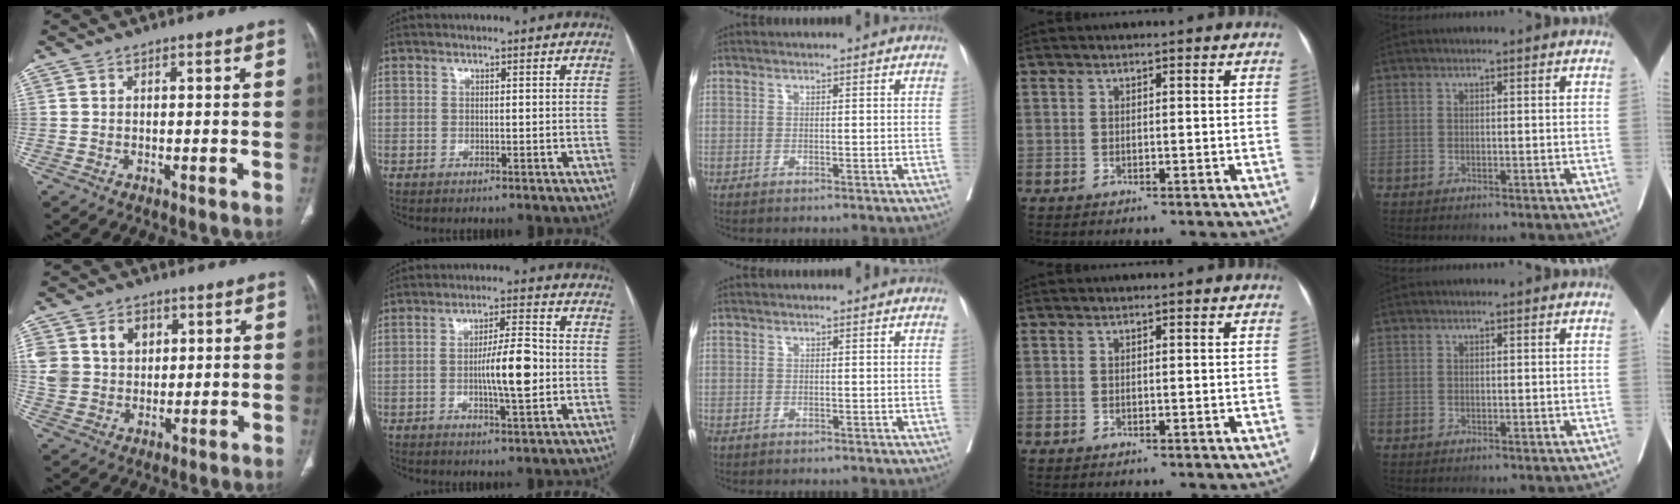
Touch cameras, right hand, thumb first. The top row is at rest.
{"thumb": {"total": 11.0, "force": [3.6, 8.9, 5.4], "torque": [-0.086, -0.005, 0.077]}, "index": {"total": 8.3, "force": [-1.1, 1.4, 8.1], "torque": [-0.137, 0.006, -0.020]}, "middle": {"total": 0.6, "force": [-0.4, 0.4, 0.2], "torque": [-0.009, 0.001, -0.007]}}